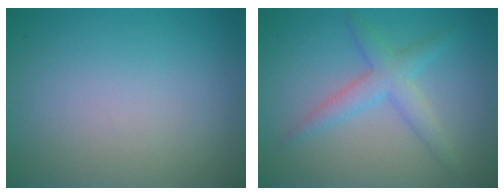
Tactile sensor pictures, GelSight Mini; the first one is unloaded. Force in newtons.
{"total": 2.9, "press": 2.9, "slide": 0.1}